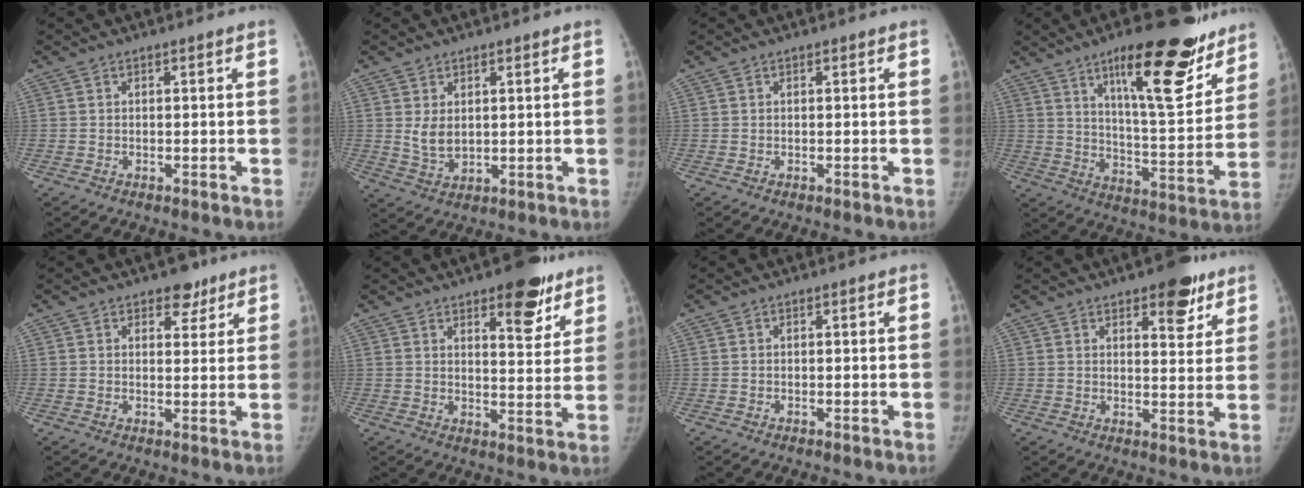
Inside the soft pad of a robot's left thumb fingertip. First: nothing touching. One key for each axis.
{"total": 4.4, "fx": 1.2, "fy": 2.9, "fz": 3.1, "tx": -0.047, "ty": -0.017, "tz": 0.033}
{"total": 0.0}
{"total": 22.4, "fx": 13.8, "fy": 6.6, "fz": 16.4, "tx": -0.194, "ty": -0.073, "tz": 0.212}
{"total": 4.6, "fx": 3.1, "fy": 2.7, "fz": 2.0, "tx": 0.001, "ty": -0.016, "tz": 0.043}
{"total": 11.4, "fx": 7.2, "fy": 4.4, "fz": 7.7, "tx": -0.064, "ty": -0.040, "tz": 0.097}
{"total": 0.0}
{"total": 9.0, "fx": 5.5, "fy": 3.8, "fz": 6.0, "tx": -0.049, "ty": -0.028, "tz": 0.073}